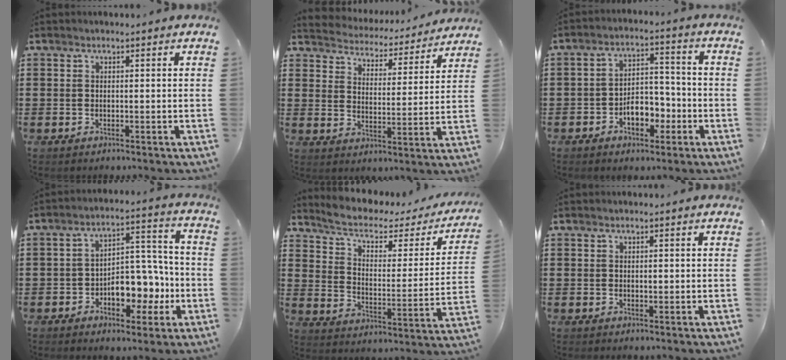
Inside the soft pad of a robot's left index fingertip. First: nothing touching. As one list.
[{"total": 3.8, "force": [3.8, 0.1, -0.4], "torque": [-0.019, -0.036, 0.058]}, {"total": 6.1, "force": [-2.7, 3.7, 4.0], "torque": [-0.055, 0.008, -0.055]}, {"total": 8.2, "force": [-2.9, 5.1, 5.8], "torque": [-0.084, 0.016, -0.053]}, {"total": 4.6, "force": [3.3, 2.1, 2.4], "torque": [-0.068, -0.021, 0.050]}, {"total": 0.6, "force": [0.1, 0.3, 0.4], "torque": [-0.010, 0.000, 0.002]}]